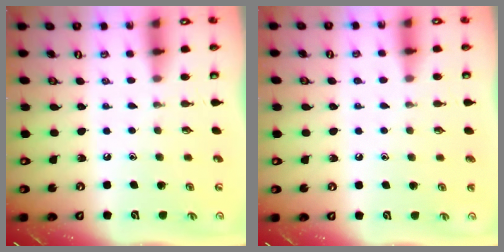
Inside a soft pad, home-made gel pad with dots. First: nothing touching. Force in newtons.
{"total": 2.0, "press": 2.0, "slide": 0.2}